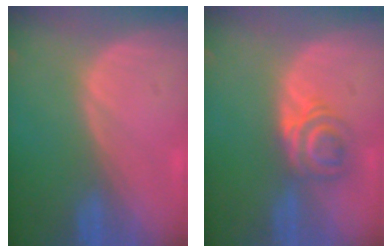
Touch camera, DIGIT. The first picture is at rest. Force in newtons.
{"total": 5.9, "press": 4.8, "slide": 3.4}